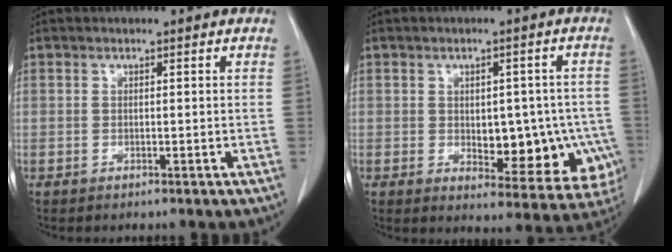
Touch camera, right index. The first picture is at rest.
{"total": 12.4, "force": [-2.2, 6.6, 10.3], "torque": [-0.120, 0.005, -0.011]}